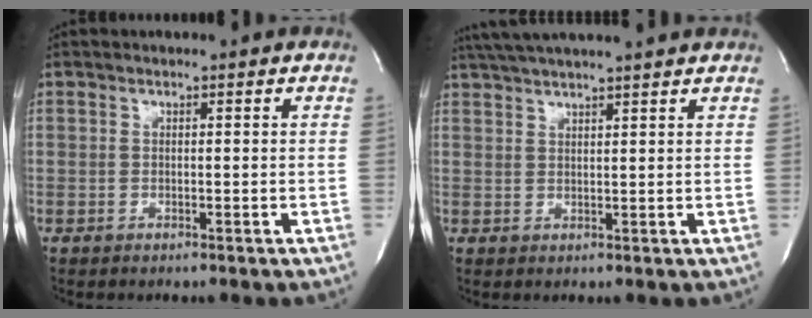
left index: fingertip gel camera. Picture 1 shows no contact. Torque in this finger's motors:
{"motor_torque": [0.20, -0.22, 0.23, 0.14]}